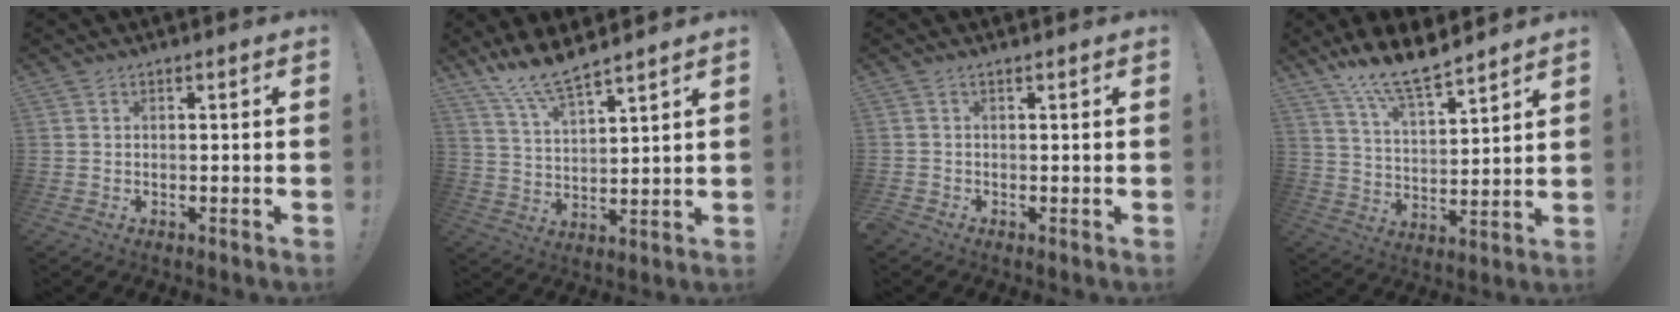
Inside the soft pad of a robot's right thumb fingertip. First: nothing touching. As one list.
[{"total": 10.1, "force": [9.1, 2.0, 3.8], "torque": [-0.083, -0.055, 0.169]}, {"total": 0.8, "force": [0.0, 0.7, -0.3], "torque": [0.000, 0.003, 0.002]}, {"total": 12.4, "force": [10.6, 3.4, 5.3], "torque": [-0.101, -0.075, 0.193]}]